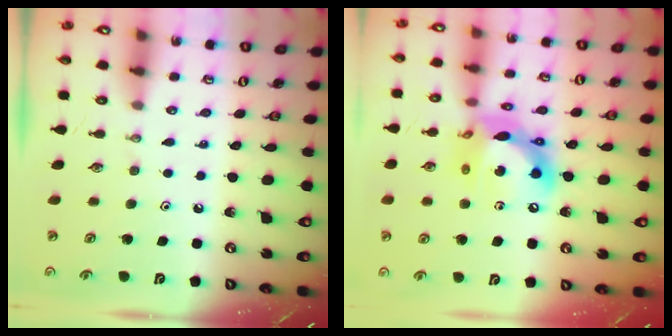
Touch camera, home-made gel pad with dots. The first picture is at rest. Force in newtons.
{"total": 15.0, "press": 14.9, "slide": 1.2}